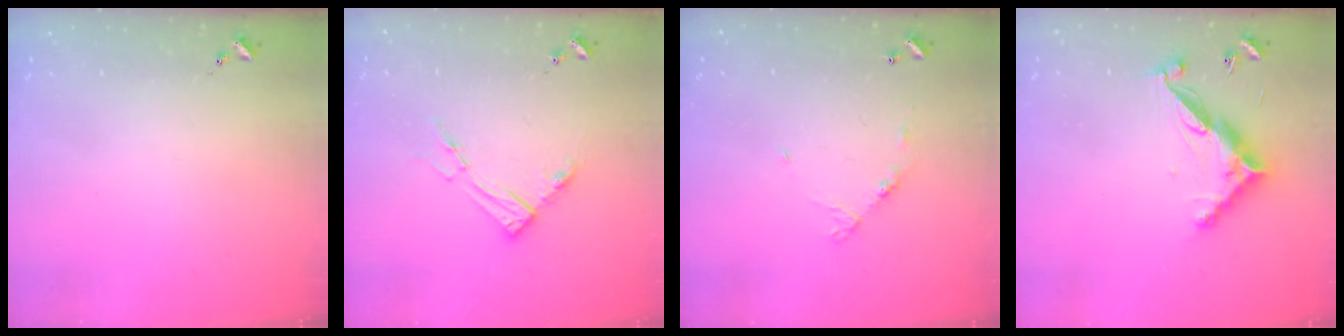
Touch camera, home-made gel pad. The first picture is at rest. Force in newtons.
{"total": 8.6, "press": 8.5, "slide": 0.9}
{"total": 6.2, "press": 6.2, "slide": 0.4}
{"total": 12.8, "press": 12.8, "slide": 0.4}